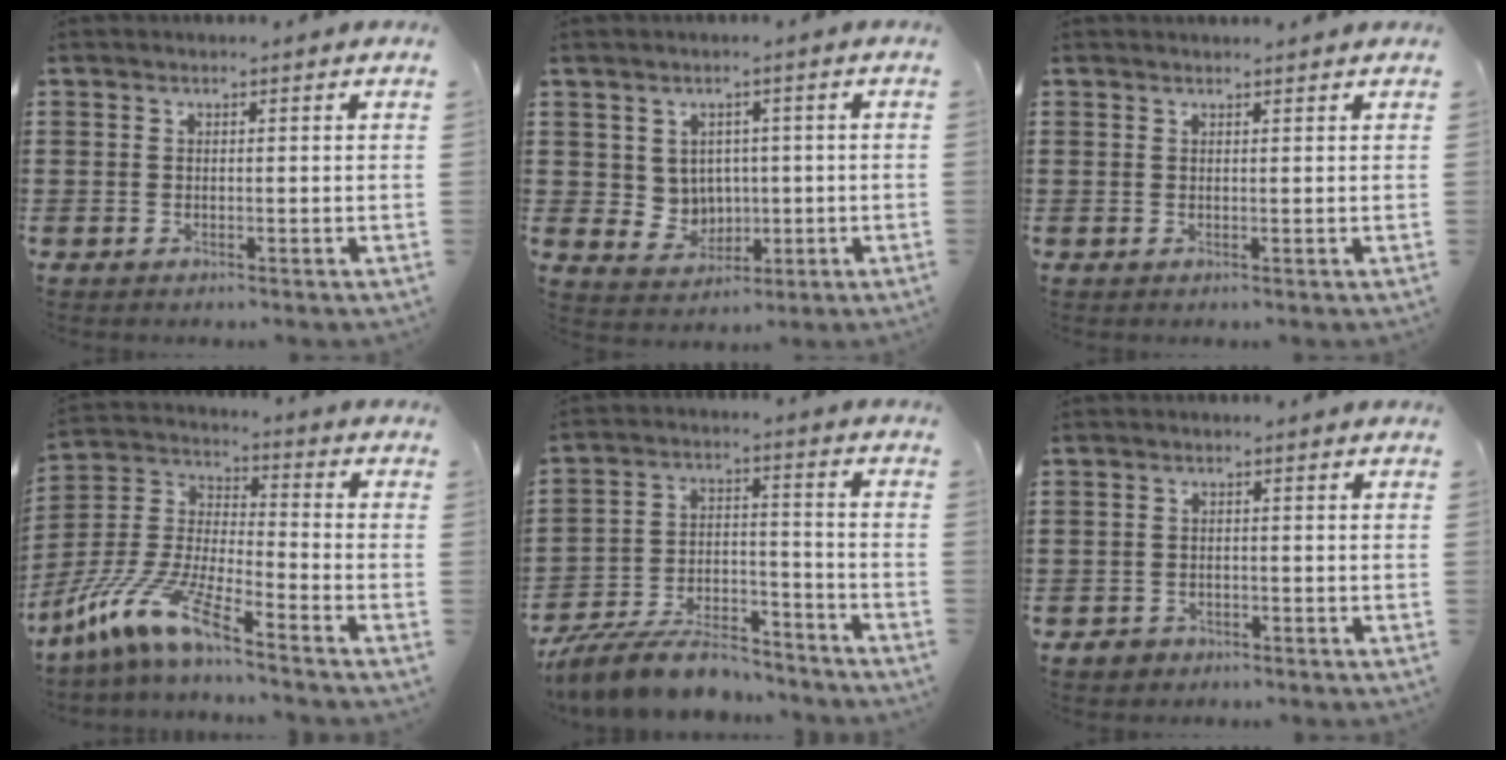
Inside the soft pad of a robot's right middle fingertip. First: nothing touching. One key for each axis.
{"total": 4.5, "fx": 1.5, "fy": 4.2, "fz": 0.4, "tx": -0.025, "ty": -0.004, "tz": 0.027}
{"total": 0.8, "fx": 0.8, "fy": 0.0, "fz": 0.1, "tx": -0.004, "ty": -0.003, "tz": 0.015}
{"total": 11.2, "fx": -9.0, "fy": 1.2, "fz": 6.6, "tx": -0.164, "ty": -0.008, "tz": -0.189}
{"total": 10.6, "fx": -9.3, "fy": 2.6, "fz": 4.2, "tx": -0.073, "ty": 0.031, "tz": -0.177}
{"total": 1.5, "fx": -1.1, "fy": 1.0, "fz": 0.1, "tx": -0.006, "ty": 0.000, "tz": -0.025}